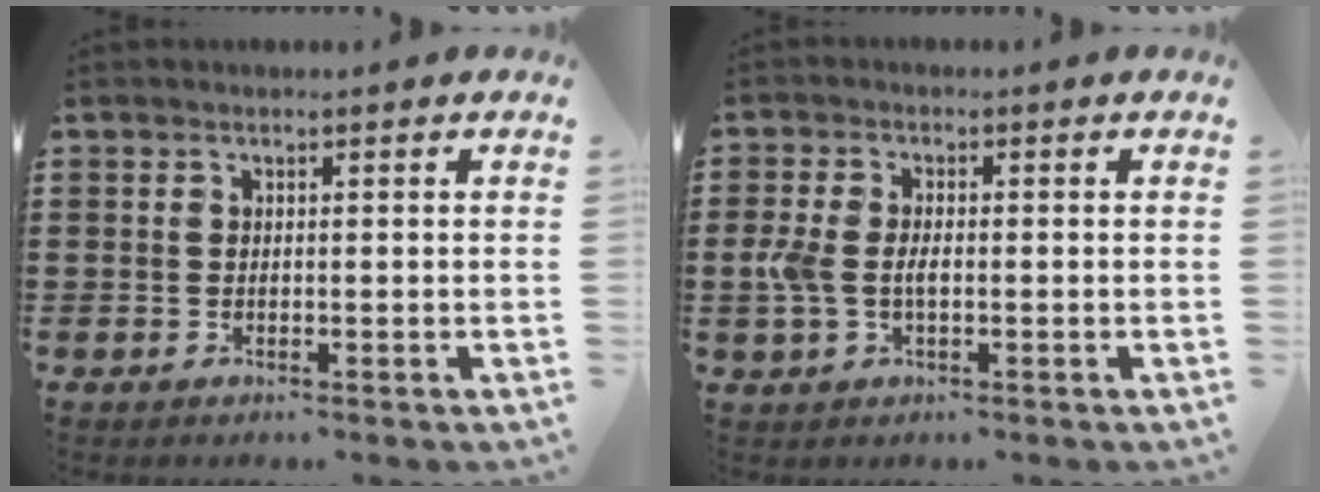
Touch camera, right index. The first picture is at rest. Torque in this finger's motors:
{"motor_torque": [1.42, -0.12, 0.35, 0.13]}